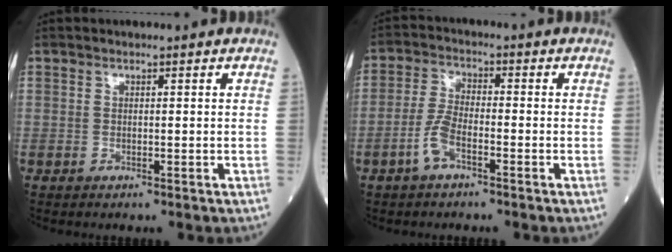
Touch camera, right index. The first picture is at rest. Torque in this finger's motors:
{"motor_torque": [0.20, -0.09, 0.14, 0.05]}